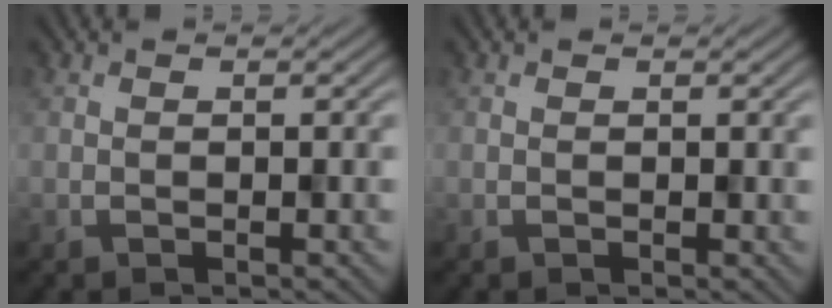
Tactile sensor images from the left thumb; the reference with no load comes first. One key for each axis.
{"total": 0.0}